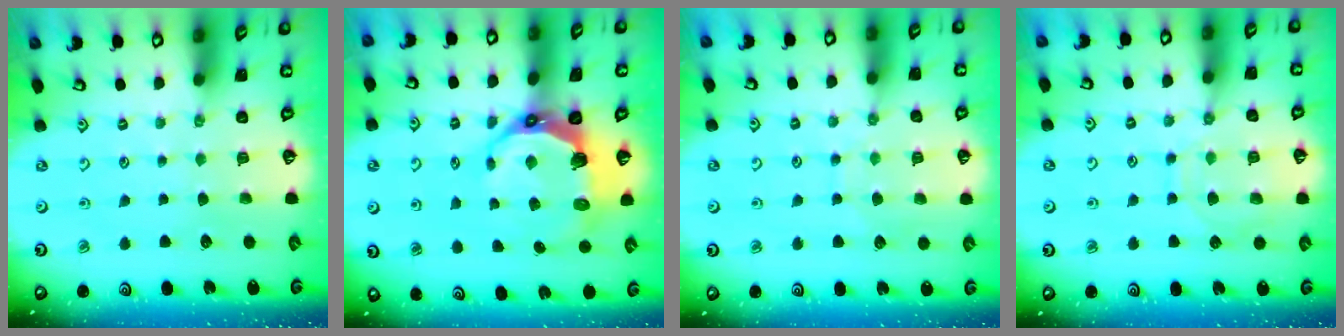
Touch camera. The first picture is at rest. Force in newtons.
{"total": 10.5, "press": 8.8, "slide": 5.8}
{"total": 7.1, "press": 7.0, "slide": 0.6}
{"total": 10.0, "press": 9.9, "slide": 1.0}